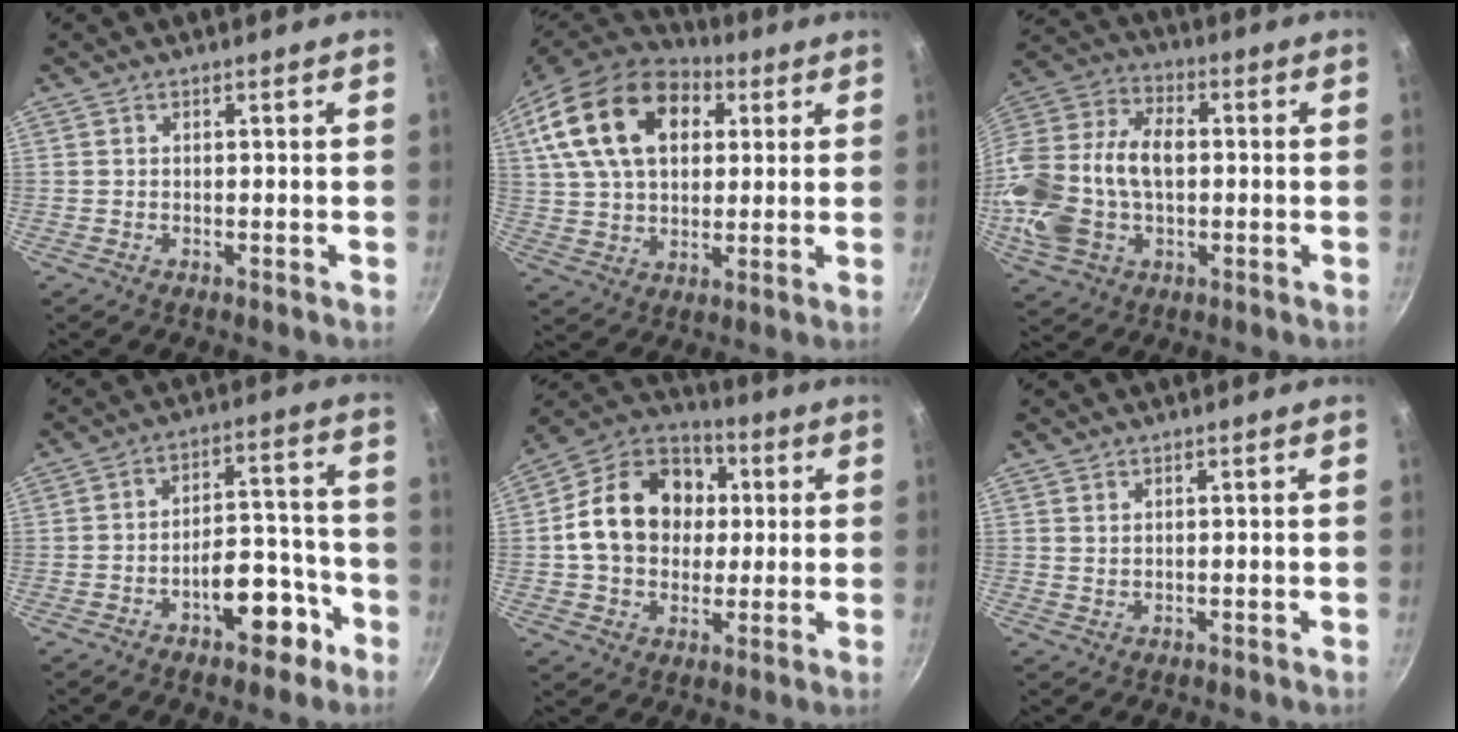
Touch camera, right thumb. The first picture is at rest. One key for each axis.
{"total": 22.4, "fx": 8.0, "fy": 14.5, "fz": 15.0, "tx": -0.255, "ty": 0.007, "tz": 0.133}
{"total": 21.1, "fx": -0.4, "fy": 14.3, "fz": 15.5, "tx": -0.312, "ty": 0.036, "tz": -0.008}
{"total": 11.1, "fx": -5.8, "fy": 5.7, "fz": 7.5, "tx": -0.069, "ty": 0.068, "tz": -0.073}
{"total": 18.5, "fx": 2.1, "fy": 14.6, "fz": 11.2, "tx": -0.161, "ty": 0.026, "tz": 0.024}
{"total": 1.0, "fx": 0.8, "fy": 0.4, "fz": 0.4, "tx": -0.004, "ty": -0.008, "tz": 0.014}